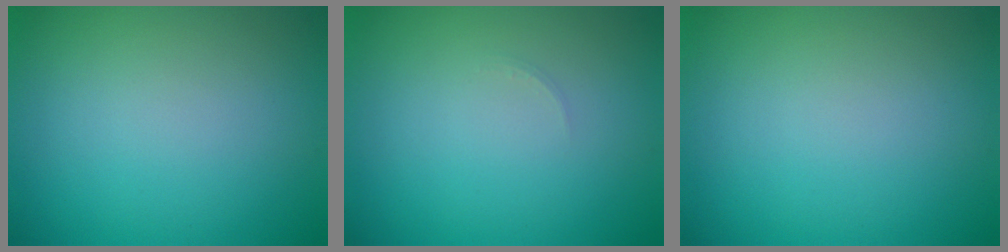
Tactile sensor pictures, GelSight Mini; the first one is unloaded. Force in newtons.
{"total": 0.6, "press": 0.6, "slide": 0.1}
{"total": 0.0}